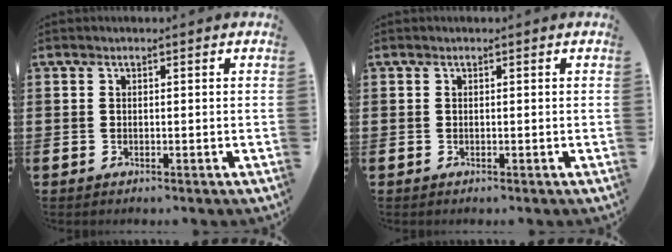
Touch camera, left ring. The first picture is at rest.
{"total": 0.0}